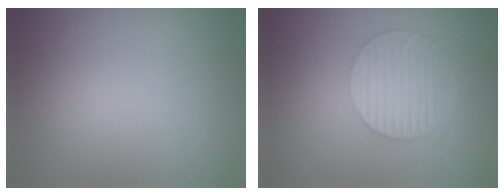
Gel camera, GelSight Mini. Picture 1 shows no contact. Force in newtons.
{"total": 6.1, "press": 4.1, "slide": 4.5}